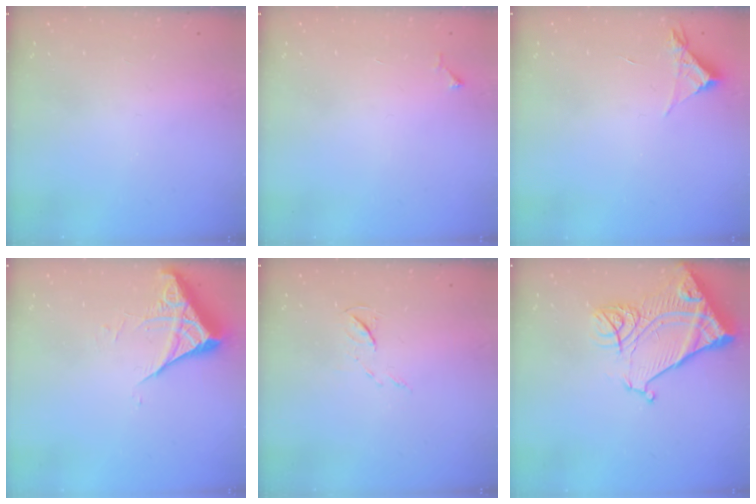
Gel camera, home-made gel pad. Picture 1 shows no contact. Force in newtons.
{"total": 4.5, "press": 4.5, "slide": 0.6}
{"total": 3.5, "press": 3.5, "slide": 0.4}
{"total": 5.4, "press": 5.3, "slide": 0.6}
{"total": 5.2, "press": 5.1, "slide": 0.8}
{"total": 17.1, "press": 17.0, "slide": 1.9}